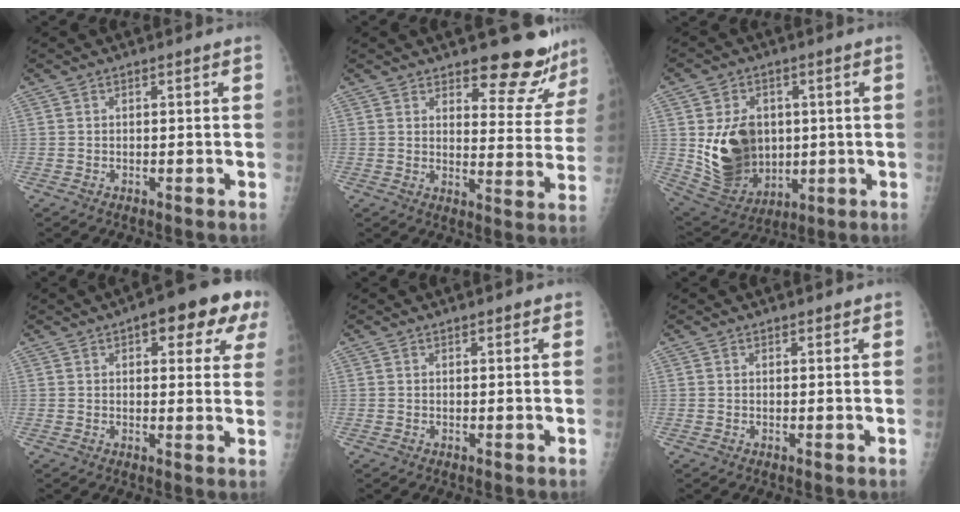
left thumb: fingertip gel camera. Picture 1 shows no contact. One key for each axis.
{"total": 12.2, "fx": 10.9, "fy": 3.7, "fz": 3.8, "tx": -0.005, "ty": -0.092, "tz": 0.129}
{"total": 15.3, "fx": 1.1, "fy": 11.6, "fz": 9.8, "tx": -0.130, "ty": -0.021, "tz": 0.046}
{"total": 12.5, "fx": 6.2, "fy": 5.0, "fz": 9.6, "tx": -0.073, "ty": -0.007, "tz": 0.068}
{"total": 1.3, "fx": 1.0, "fy": 0.5, "fz": 0.6, "tx": -0.006, "ty": -0.003, "tz": 0.012}
{"total": 1.1, "fx": 1.0, "fy": 0.5, "fz": 0.3, "tx": 0.002, "ty": -0.006, "tz": 0.013}